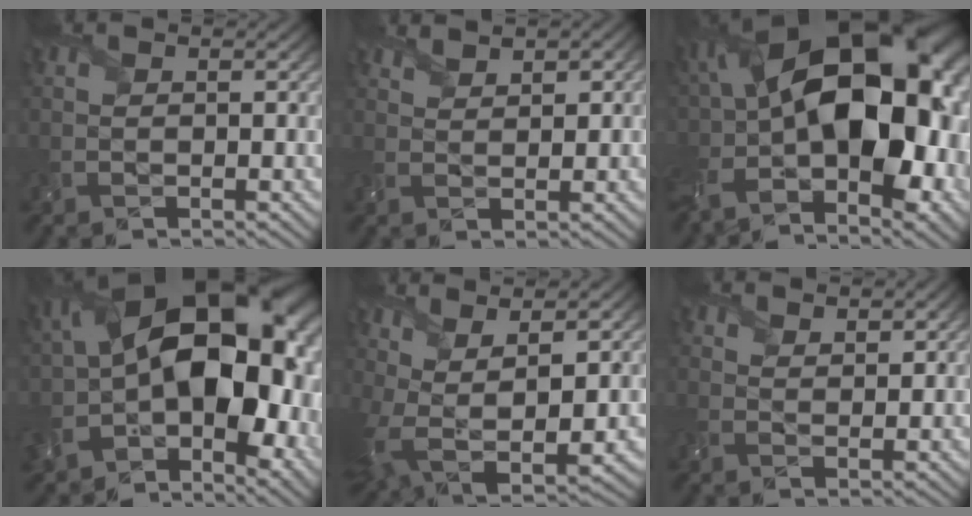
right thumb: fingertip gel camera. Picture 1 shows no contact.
{"total": 2.6, "force": [2.4, 0.7, 1.0], "torque": [-0.021, 0.005, 0.049]}
{"total": 20.8, "force": [-0.5, 11.0, 17.7], "torque": [-0.312, -0.029, 0.008]}
{"total": 19.7, "force": [-0.8, 11.9, 15.6], "torque": [-0.284, -0.021, 0.003]}
{"total": 7.7, "force": [2.5, 2.7, 6.7], "torque": [-0.164, -0.011, 0.061]}
{"total": 2.5, "force": [2.4, 0.3, 0.3], "torque": [-0.008, -0.004, 0.052]}